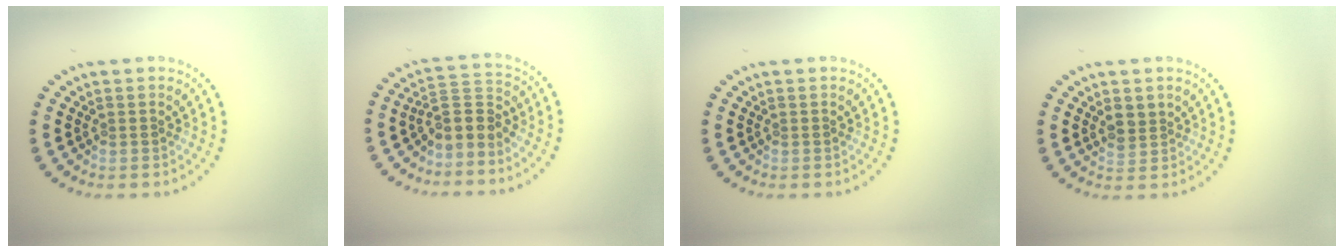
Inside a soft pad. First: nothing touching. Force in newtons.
{"total": 2.9, "press": 2.4, "slide": 1.7}
{"total": 0.0}
{"total": 1.7, "press": 1.6, "slide": 0.7}